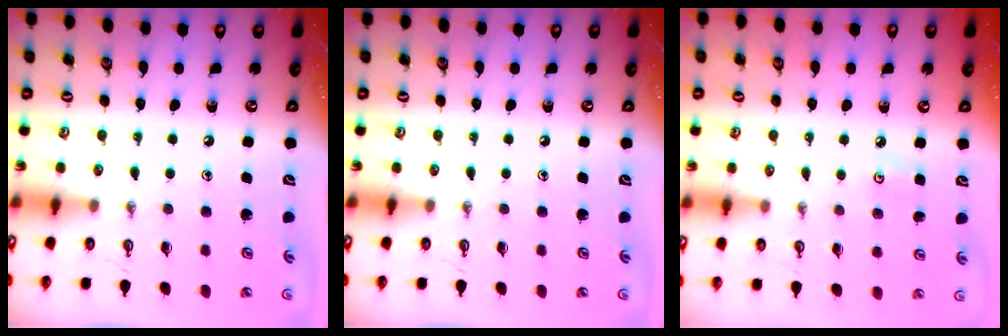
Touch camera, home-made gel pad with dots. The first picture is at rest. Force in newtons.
{"total": 0.0}
{"total": 3.4, "press": 3.4, "slide": 0.5}